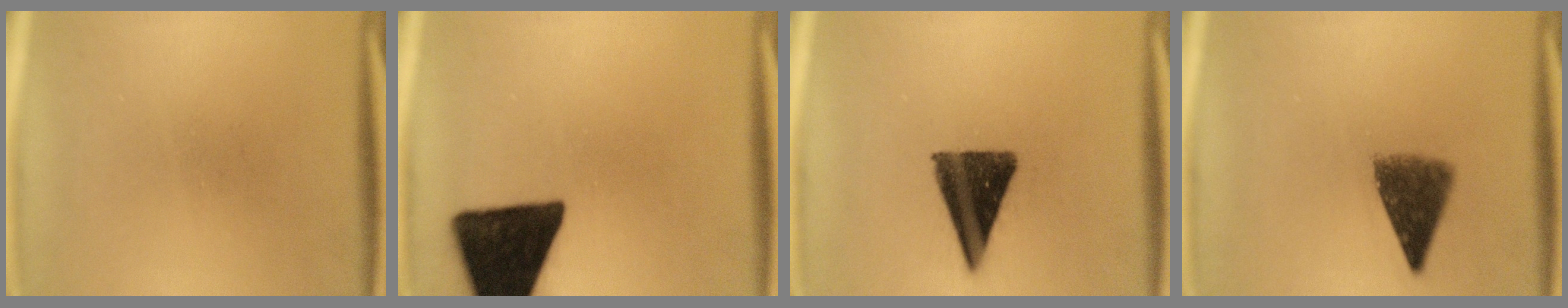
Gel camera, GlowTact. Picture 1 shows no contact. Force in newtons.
{"total": 18.7}
{"total": 13.2}
{"total": 7.2}